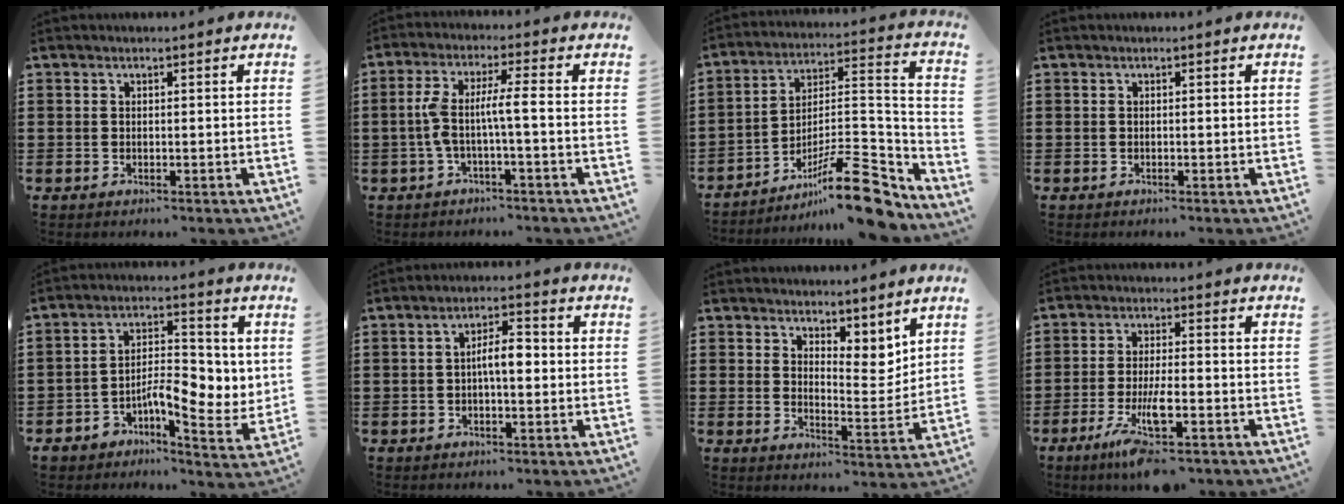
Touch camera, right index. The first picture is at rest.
{"total": 5.3, "force": [-1.0, 0.2, 5.3], "torque": [-0.115, -0.005, -0.028]}
{"total": 14.8, "force": [-10.4, 3.3, 10.0], "torque": [-0.135, 0.044, -0.181]}
{"total": 0.0}
{"total": 7.4, "force": [-1.5, 4.2, 5.9], "torque": [-0.091, 0.005, -0.031]}
{"total": 4.3, "force": [-0.3, 1.3, 4.0], "torque": [-0.073, 0.007, -0.008]}
{"total": 5.2, "force": [4.4, 2.2, 1.5], "torque": [-0.028, -0.020, 0.081]}
{"total": 7.2, "force": [-4.4, 1.3, 5.5], "torque": [-0.131, -0.018, -0.089]}